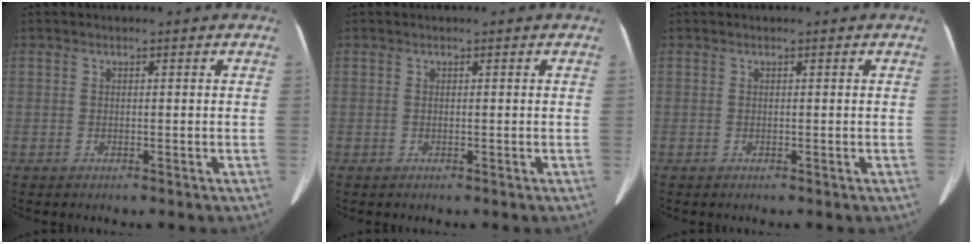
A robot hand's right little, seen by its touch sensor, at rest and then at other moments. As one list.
[{"total": 0.0}, {"total": 0.0}]